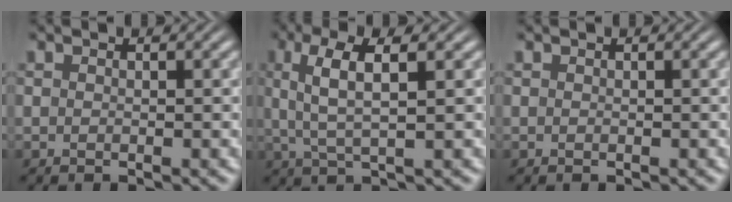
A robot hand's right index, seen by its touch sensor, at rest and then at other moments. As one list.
[{"total": 4.2, "force": [0.9, 1.1, 4.0], "torque": [-0.082, 0.003, 0.020]}, {"total": 0.0}]